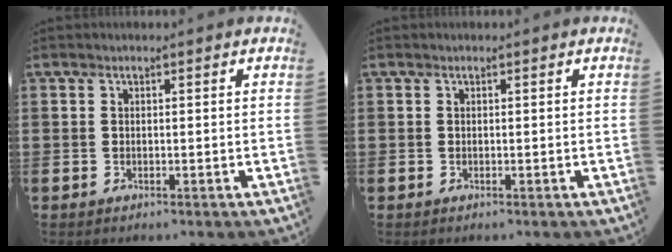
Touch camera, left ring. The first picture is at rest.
{"total": 0.0}